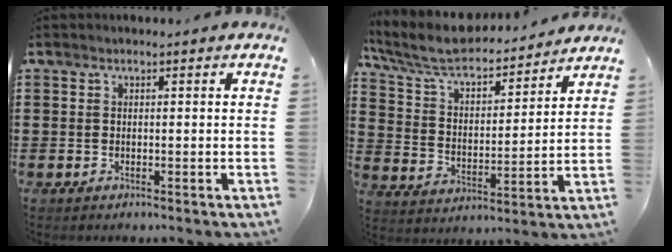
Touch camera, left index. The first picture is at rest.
{"total": 7.6, "force": [6.7, 1.5, 3.2], "torque": [-0.091, -0.044, 0.113]}